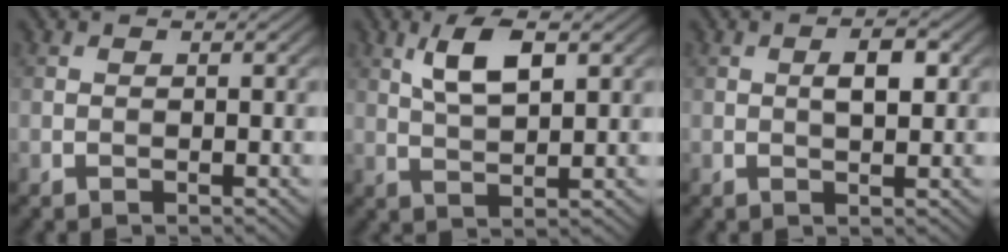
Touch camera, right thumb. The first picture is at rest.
{"total": 5.5, "force": [2.4, 1.9, 4.6], "torque": [-0.100, 0.000, 0.046]}
{"total": 2.9, "force": [0.6, 1.1, 2.7], "torque": [-0.044, 0.001, 0.008]}